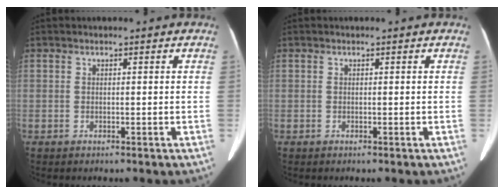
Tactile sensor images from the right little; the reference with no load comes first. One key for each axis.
{"total": 0.0}